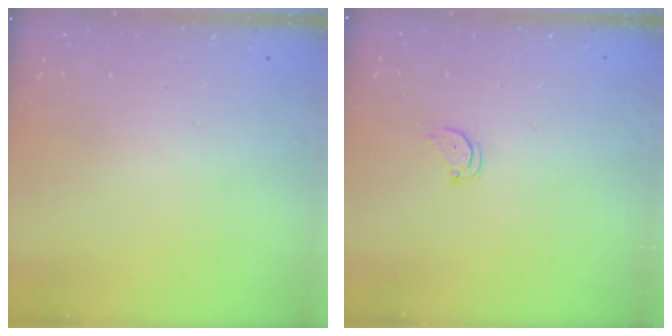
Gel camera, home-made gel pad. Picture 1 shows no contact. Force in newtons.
{"total": 2.4, "press": 2.4, "slide": 0.2}